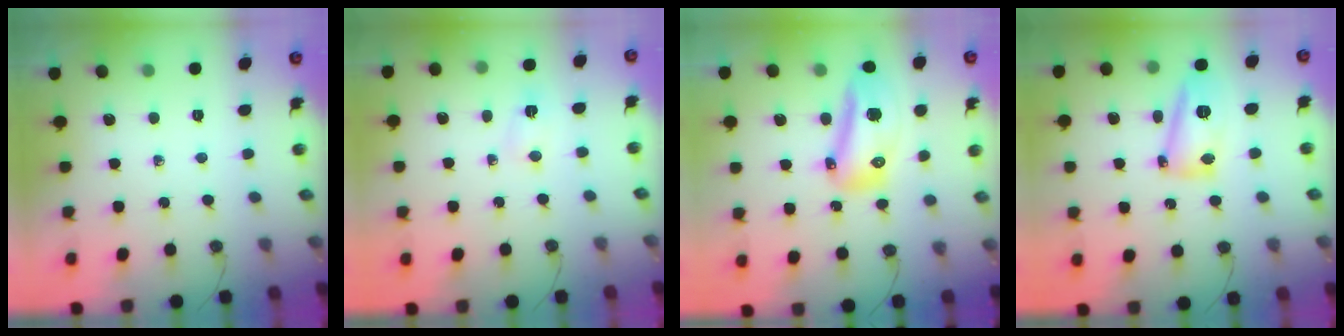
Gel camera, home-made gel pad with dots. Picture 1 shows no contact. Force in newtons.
{"total": 2.3, "press": 2.2, "slide": 0.4}
{"total": 14.8, "press": 14.6, "slide": 2.7}
{"total": 14.0, "press": 14.0, "slide": 1.2}